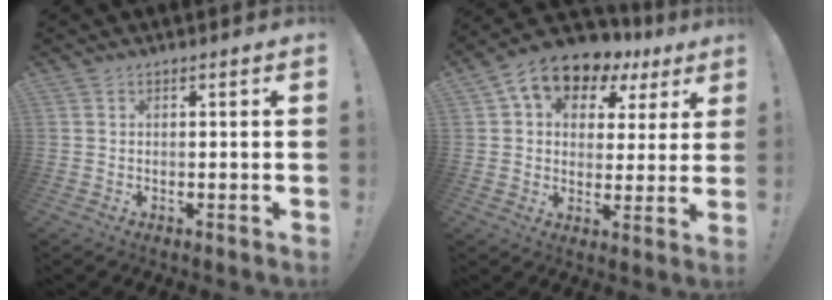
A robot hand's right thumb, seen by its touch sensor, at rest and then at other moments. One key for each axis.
{"total": 11.4, "fx": 7.0, "fy": 7.4, "fz": 5.1, "tx": -0.086, "ty": -0.041, "tz": 0.129}